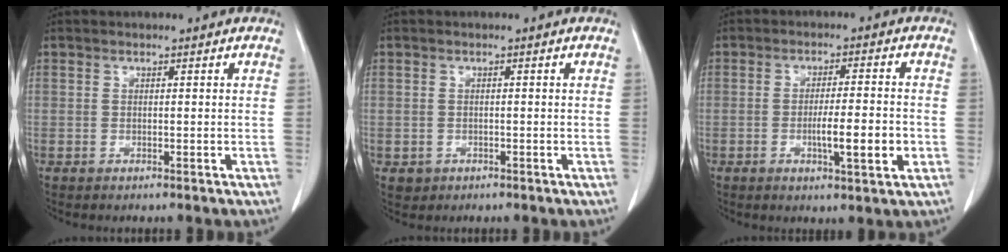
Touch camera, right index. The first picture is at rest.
{"total": 1.7, "force": [-0.6, 1.6, 0.2], "torque": [-0.002, 0.005, -0.006]}
{"total": 6.9, "force": [-1.9, 0.6, 6.7], "torque": [-0.106, -0.005, -0.028]}